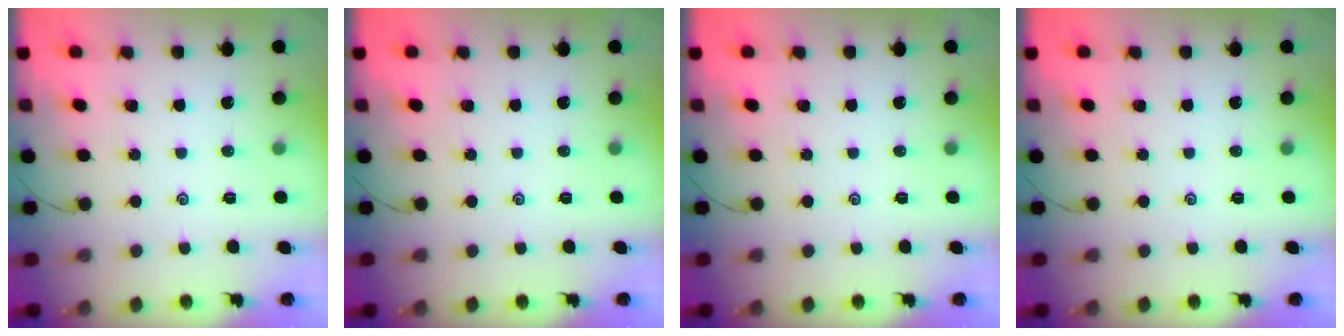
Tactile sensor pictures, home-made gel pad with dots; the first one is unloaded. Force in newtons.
{"total": 0.0}
{"total": 0.0}
{"total": 0.0}